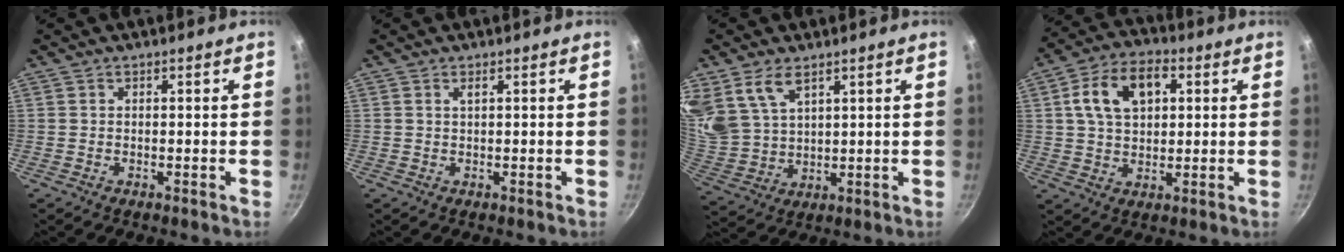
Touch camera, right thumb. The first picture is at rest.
{"total": 0.7, "force": [0.4, 0.1, 0.6], "torque": [-0.011, 0.001, 0.008]}
{"total": 9.6, "force": [5.8, 5.6, 5.3], "torque": [-0.090, -0.030, 0.129]}
{"total": 12.2, "force": [3.2, 8.0, 8.6], "torque": [-0.131, 0.014, 0.046]}